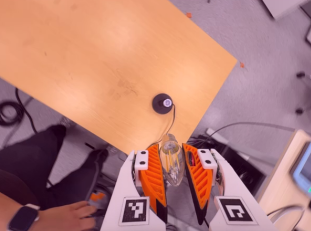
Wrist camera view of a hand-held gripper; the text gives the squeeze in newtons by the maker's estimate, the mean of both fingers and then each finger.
{"total": 12.7, "left": 14.0, "right": 11.4}